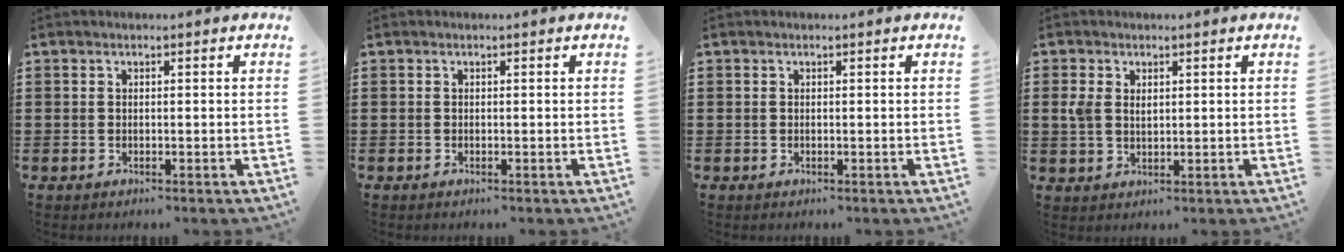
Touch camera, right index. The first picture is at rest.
{"total": 0.0}
{"total": 0.0}
{"total": 2.7, "force": [0.9, 1.8, 1.9], "torque": [-0.049, 0.006, 0.013]}